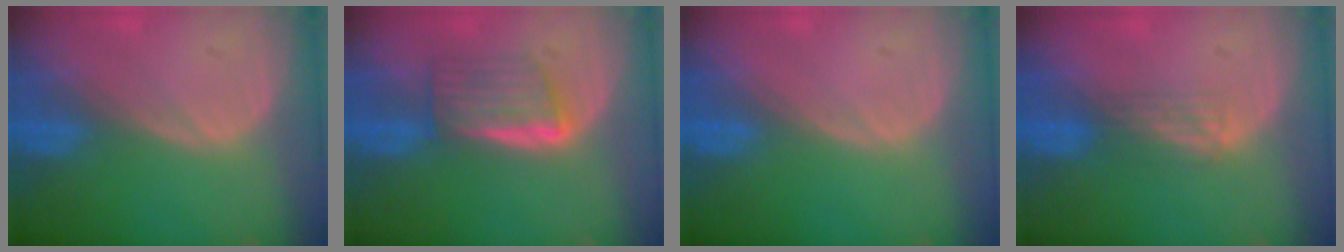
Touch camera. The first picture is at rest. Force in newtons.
{"total": 5.8, "press": 5.2, "slide": 2.6}
{"total": 0.0}
{"total": 2.2, "press": 1.8, "slide": 1.2}